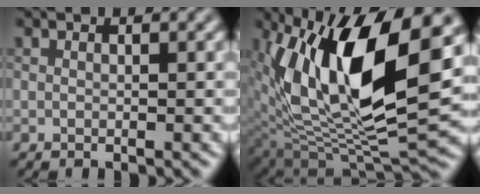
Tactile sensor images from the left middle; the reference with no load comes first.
{"total": 13.9, "force": [4.0, 6.2, 11.8], "torque": [-0.213, -0.002, 0.079]}